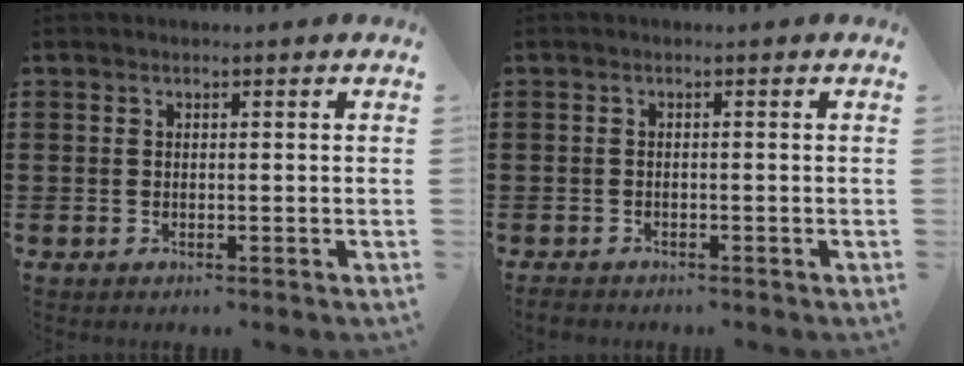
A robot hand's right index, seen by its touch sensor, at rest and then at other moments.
{"total": 1.5, "force": [-1.5, 0.3, 0.2], "torque": [-0.009, -0.002, -0.030]}